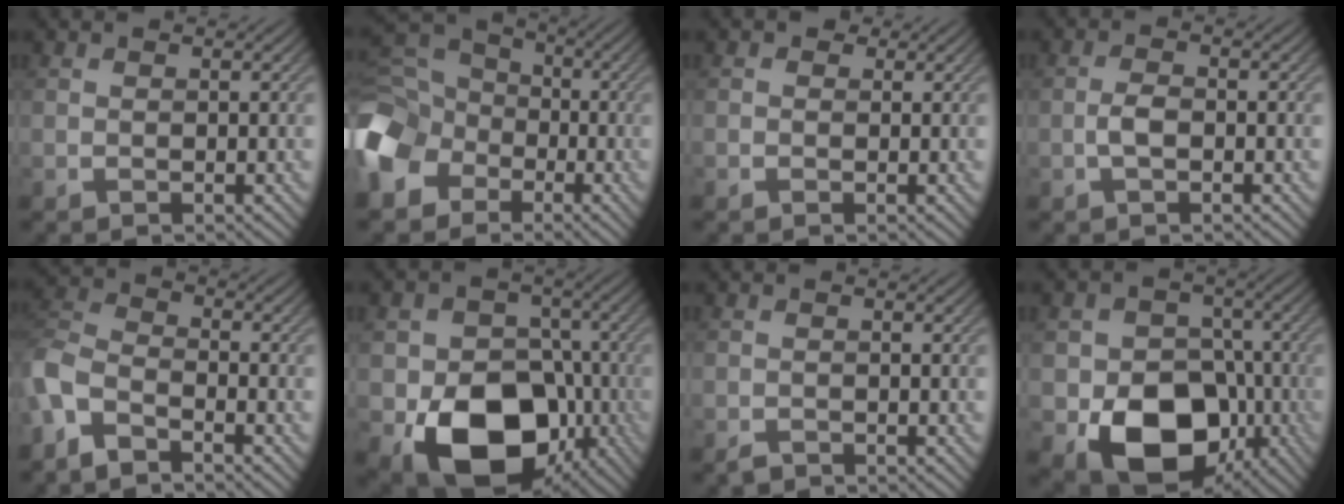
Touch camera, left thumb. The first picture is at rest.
{"total": 15.0, "force": [-5.5, 12.2, 6.9], "torque": [-0.217, -0.030, -0.127]}
{"total": 1.2, "force": [0.0, 1.2, 0.4], "torque": [-0.004, -0.002, -0.004]}
{"total": 2.3, "force": [-0.8, 1.1, 1.9], "torque": [-0.039, 0.003, -0.019]}
{"total": 7.5, "force": [-4.9, 3.6, 4.4], "torque": [-0.109, -0.006, -0.115]}
{"total": 14.9, "force": [-5.8, 10.4, 9.0], "torque": [-0.140, -0.038, -0.106]}
{"total": 0.8, "force": [-0.8, 0.2, 0.2], "torque": [-0.005, -0.001, -0.017]}
{"total": 13.4, "force": [-5.1, 9.5, 7.9], "torque": [-0.126, -0.034, -0.095]}